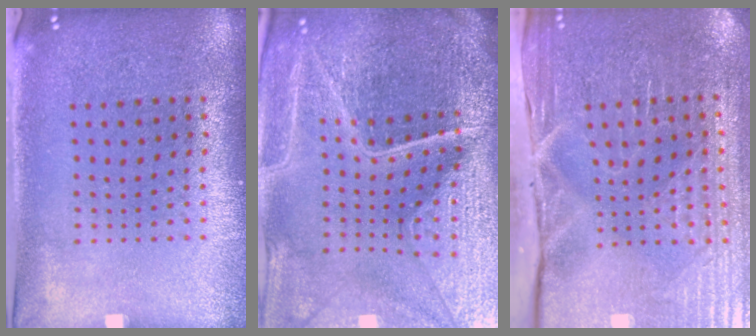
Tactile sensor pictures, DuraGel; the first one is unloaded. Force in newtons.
{"total": 6.1, "press": 5.5, "slide": 2.7}
{"total": 4.3, "press": 4.1, "slide": 1.0}